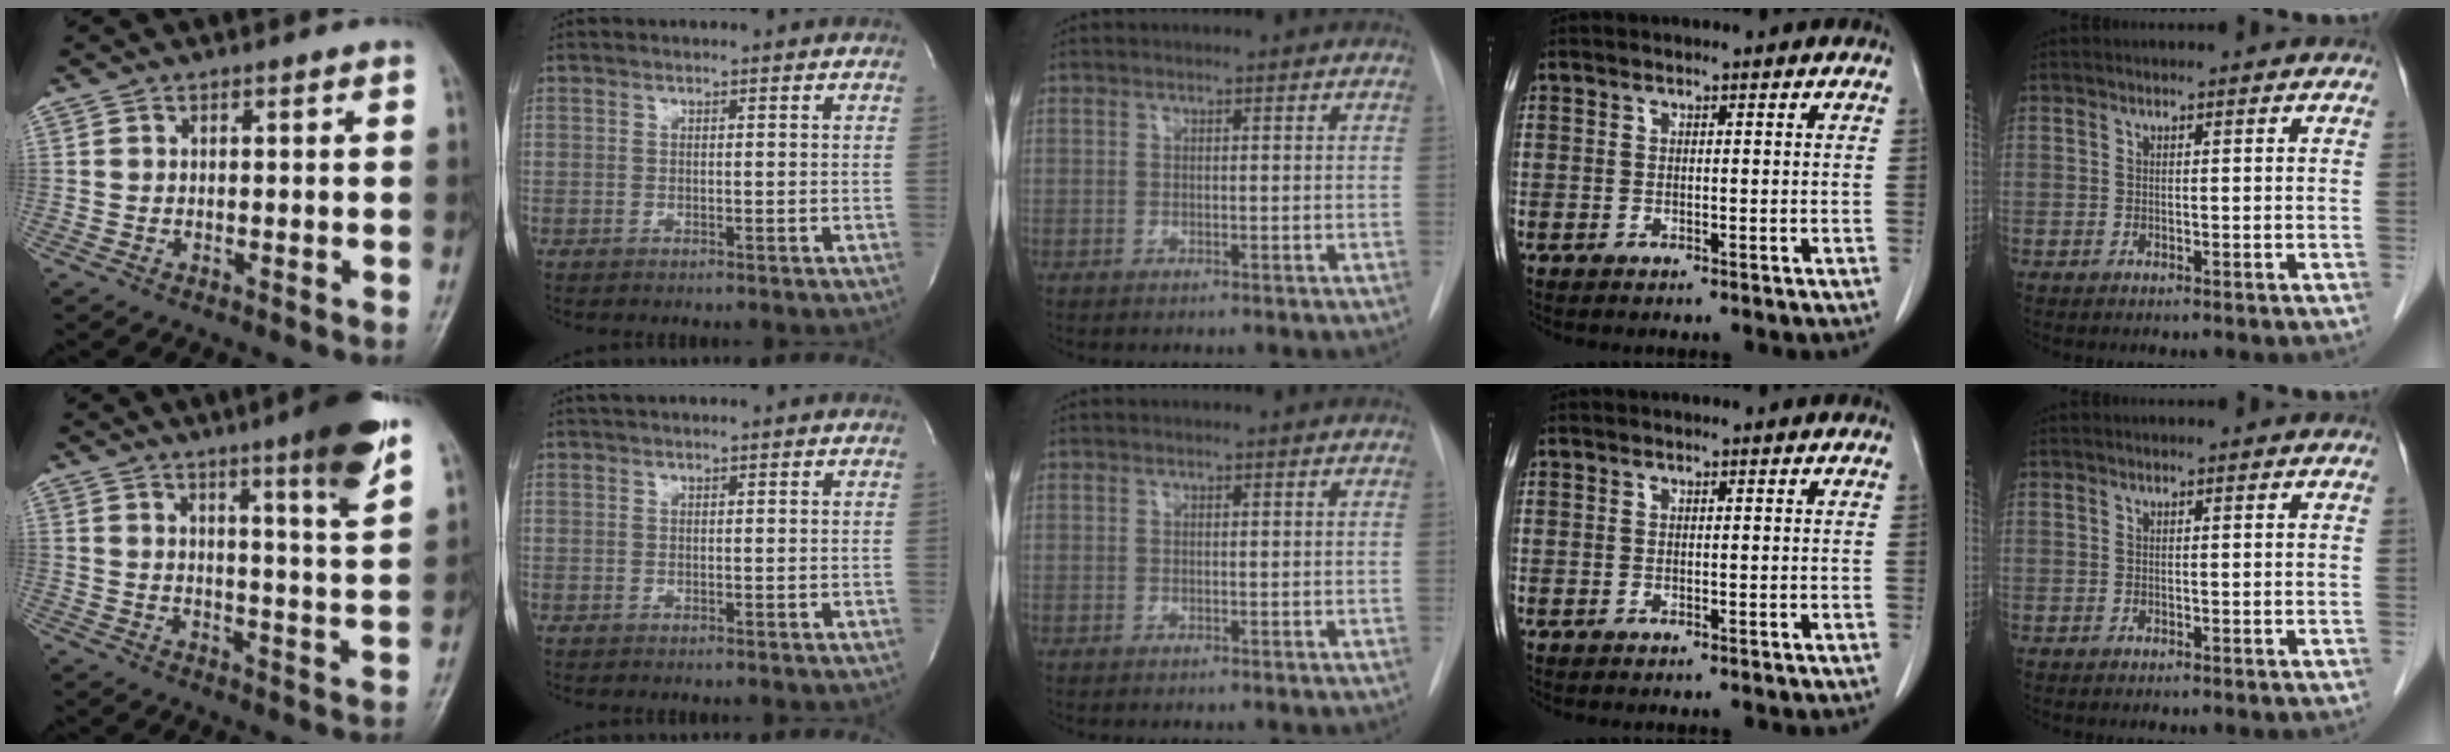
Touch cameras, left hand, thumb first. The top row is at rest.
{"thumb": {"total": 11.9, "force": [7.4, 0.5, 9.3], "torque": [-0.125, -0.042, 0.102]}, "index": {"total": 1.1, "force": [0.9, 0.1, 0.6], "torque": [-0.010, 0.017, 0.016]}}